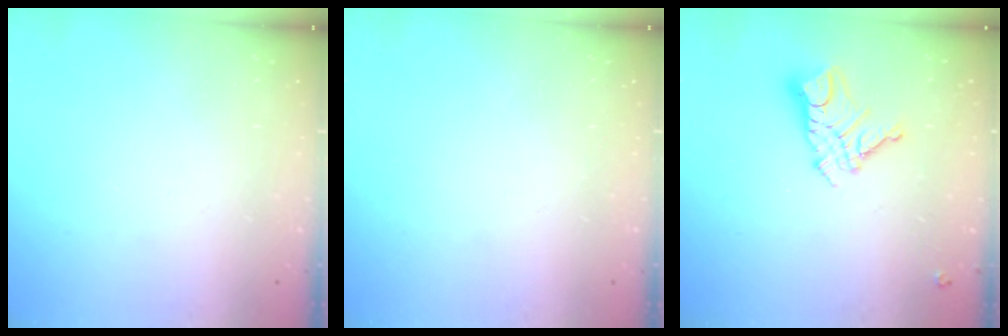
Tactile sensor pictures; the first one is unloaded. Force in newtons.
{"total": 0.0}
{"total": 10.3, "press": 10.3, "slide": 1.0}